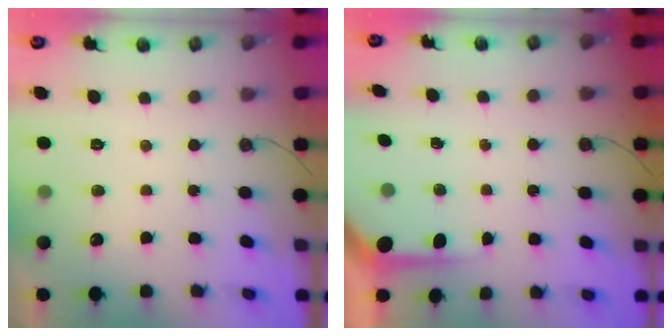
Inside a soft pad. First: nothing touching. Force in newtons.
{"total": 4.0, "press": 4.0, "slide": 0.3}